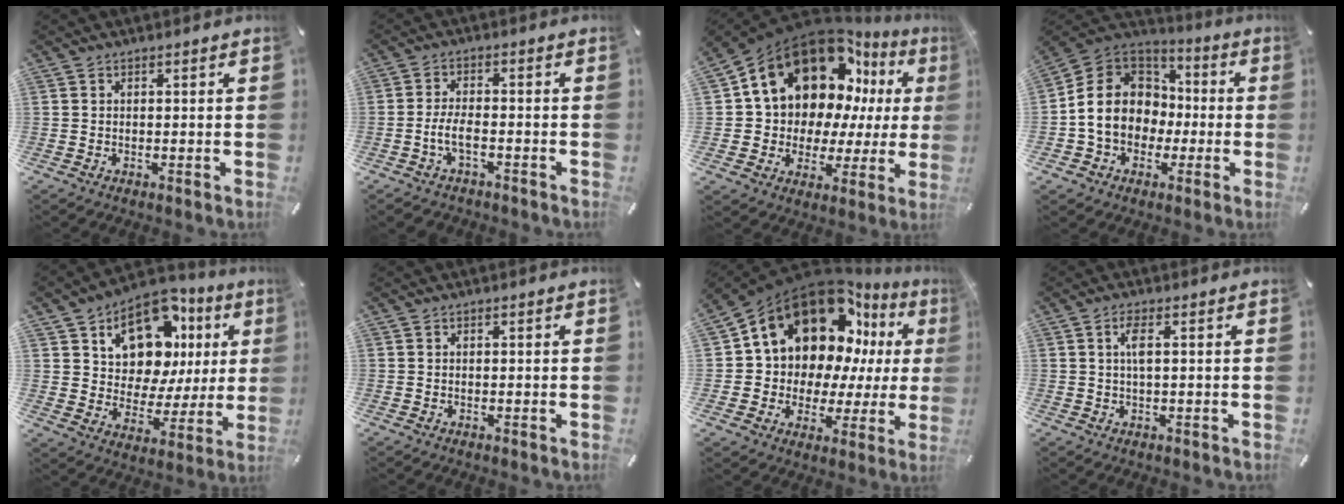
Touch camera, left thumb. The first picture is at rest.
{"total": 5.1, "force": [-2.2, 2.3, 4.0], "torque": [-0.088, 0.009, -0.044]}
{"total": 18.3, "force": [10.0, 12.6, 8.6], "torque": [-0.134, -0.083, 0.183]}
{"total": 14.5, "force": [-2.5, 12.8, 6.3], "torque": [-0.131, 0.027, -0.042]}
{"total": 14.7, "force": [8.2, 9.6, 7.5], "torque": [-0.119, -0.057, 0.146]}
{"total": 0.0}
{"total": 17.5, "force": [9.9, 11.9, 8.2], "torque": [-0.133, -0.083, 0.179]}
{"total": 3.3, "force": [0.6, 0.7, 3.2], "torque": [-0.063, 0.003, 0.007]}